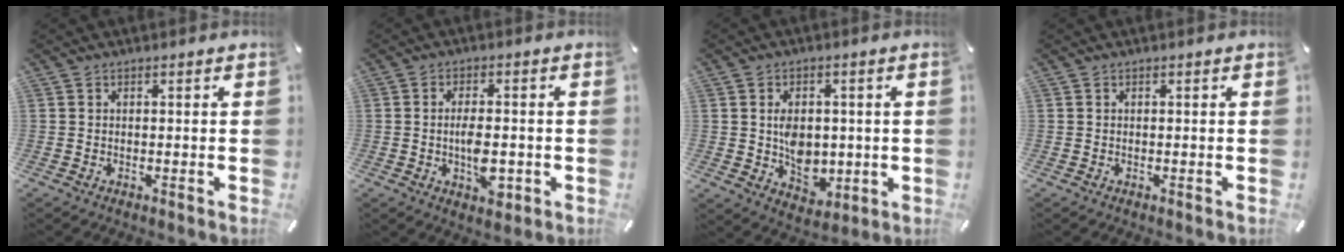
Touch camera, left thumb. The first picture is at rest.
{"total": 7.0, "force": [-1.6, 3.7, 5.7], "torque": [-0.090, 0.001, -0.028]}
{"total": 8.2, "force": [-0.1, 6.6, 4.9], "torque": [-0.075, 0.004, 0.001]}
{"total": 0.0}